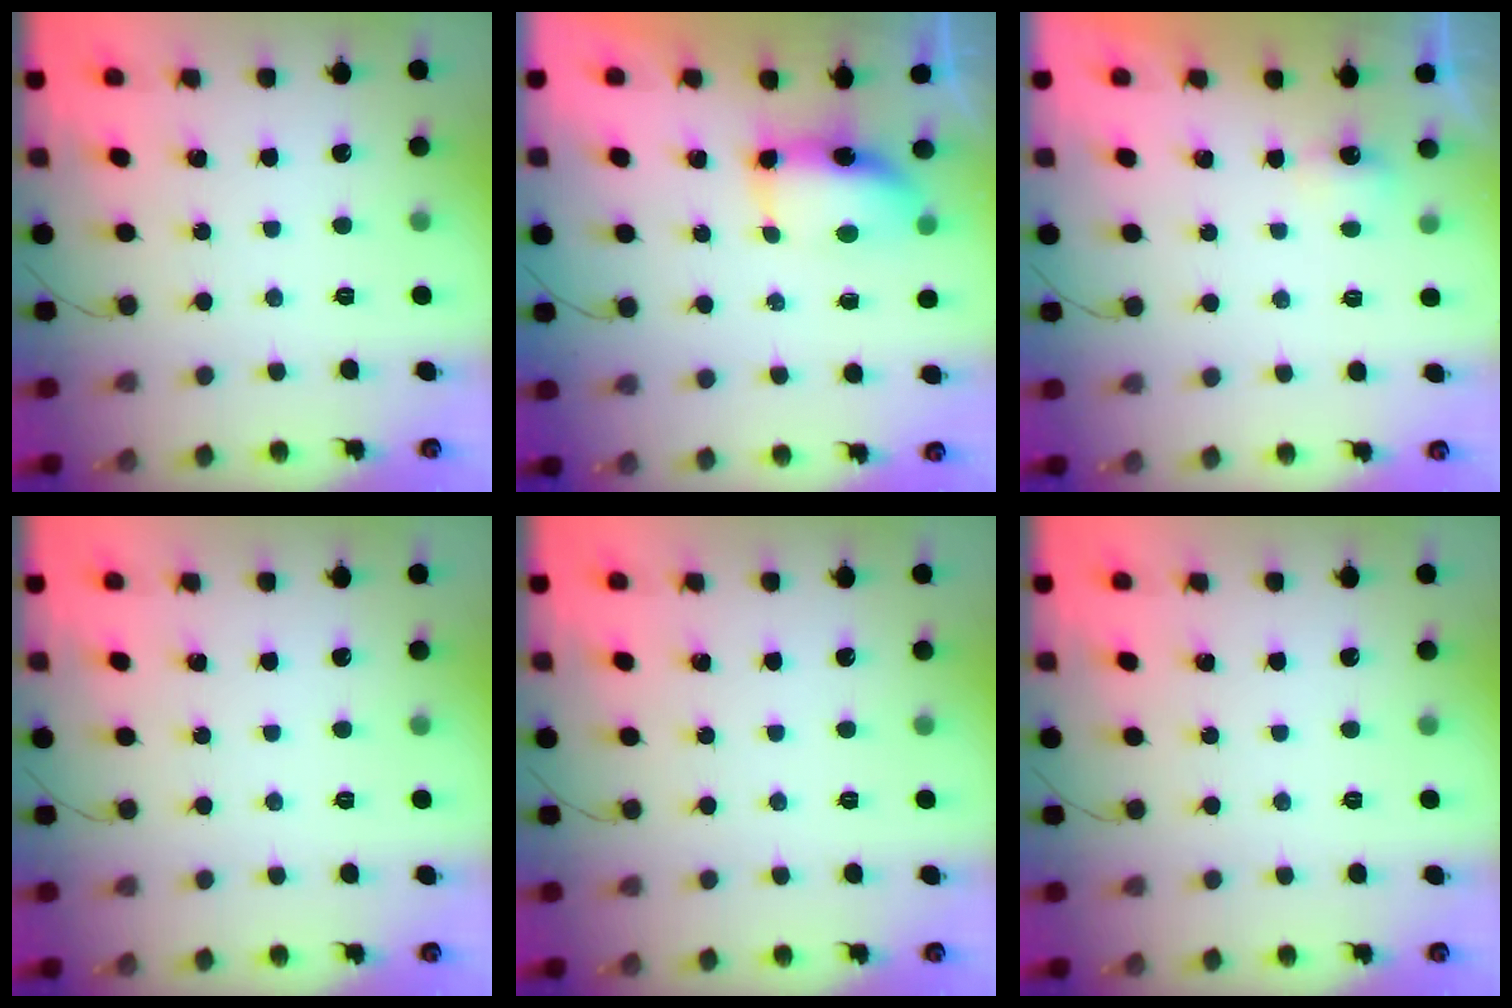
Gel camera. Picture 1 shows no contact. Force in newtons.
{"total": 7.4, "press": 7.3, "slide": 1.1}
{"total": 2.4, "press": 2.3, "slide": 0.6}
{"total": 0.0}
{"total": 0.0}
{"total": 0.0}